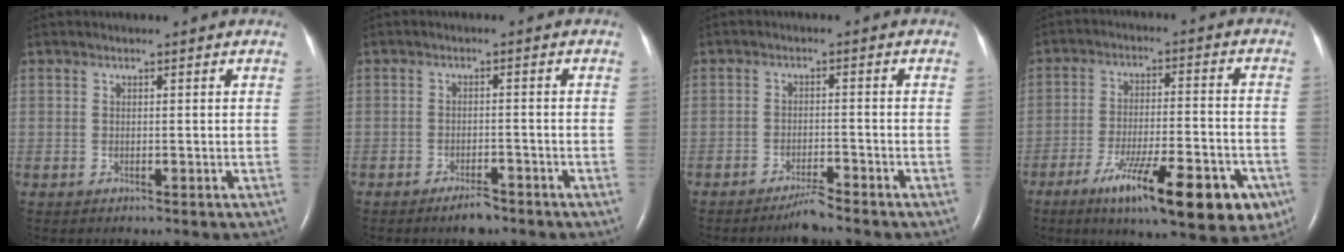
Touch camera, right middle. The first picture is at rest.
{"total": 3.1, "force": [-2.5, 0.9, 1.6], "torque": [-0.032, -0.001, -0.037]}
{"total": 3.0, "force": [-2.8, -0.2, 1.1], "torque": [-0.023, -0.008, -0.050]}
{"total": 17.7, "force": [-9.8, 3.8, 14.2], "torque": [-0.176, -0.015, -0.143]}